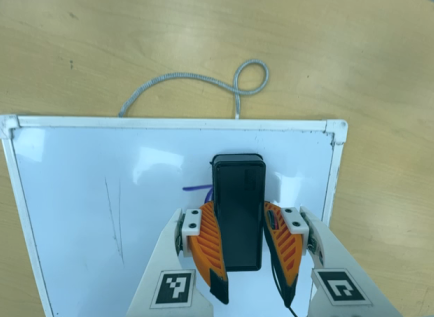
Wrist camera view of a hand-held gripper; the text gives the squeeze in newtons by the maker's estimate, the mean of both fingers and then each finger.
{"total": 15.5, "left": 14.8, "right": 16.1}